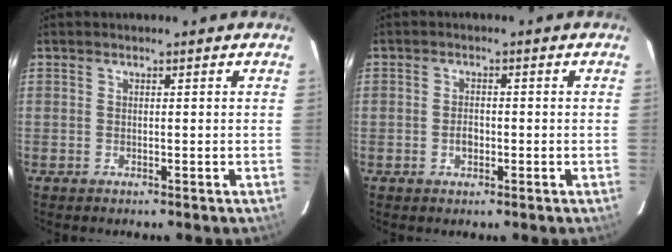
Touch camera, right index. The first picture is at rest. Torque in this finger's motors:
{"motor_torque": [0.92, 0.35, 0.05, 0.00]}